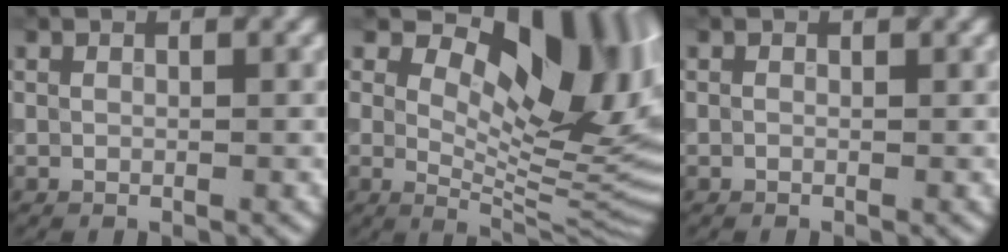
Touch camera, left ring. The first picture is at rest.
{"total": 13.4, "force": [5.6, 6.4, 10.4], "torque": [-0.132, -0.002, 0.090]}
{"total": 0.0}